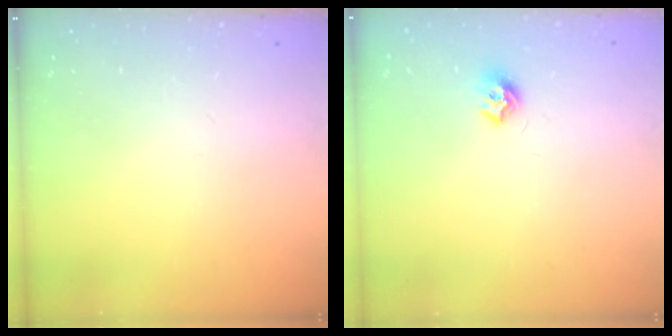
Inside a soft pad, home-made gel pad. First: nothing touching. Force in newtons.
{"total": 7.9, "press": 7.9, "slide": 0.6}